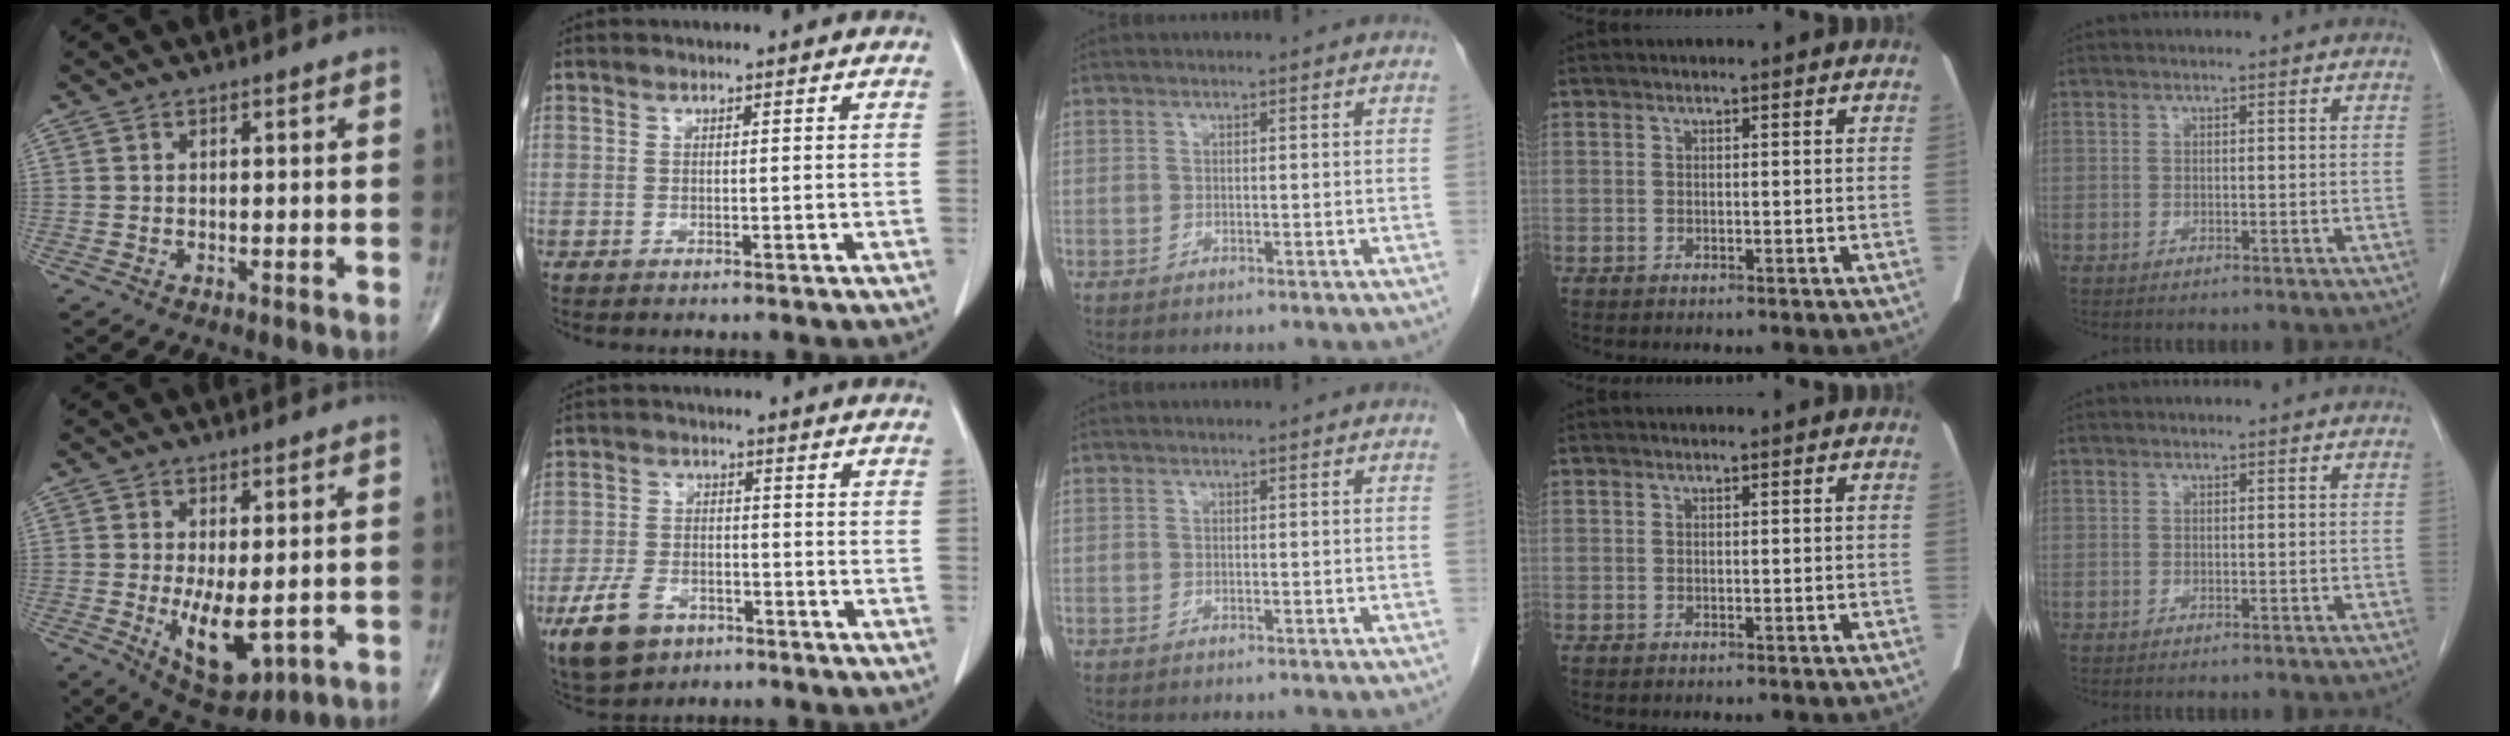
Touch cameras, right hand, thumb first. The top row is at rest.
{"thumb": {"total": 9.1, "force": [-1.1, 4.0, 8.1], "torque": [-0.118, -0.023, -0.001]}, "index": {"total": 8.5, "force": [-4.9, 5.2, 4.5], "torque": [-0.099, 0.004, -0.081]}}